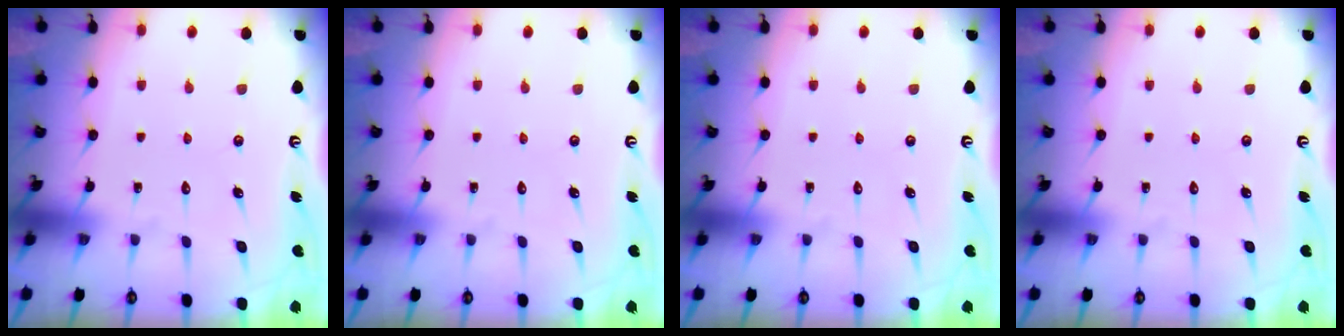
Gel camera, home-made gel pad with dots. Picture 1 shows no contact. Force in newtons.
{"total": 0.0}
{"total": 0.0}
{"total": 0.0}